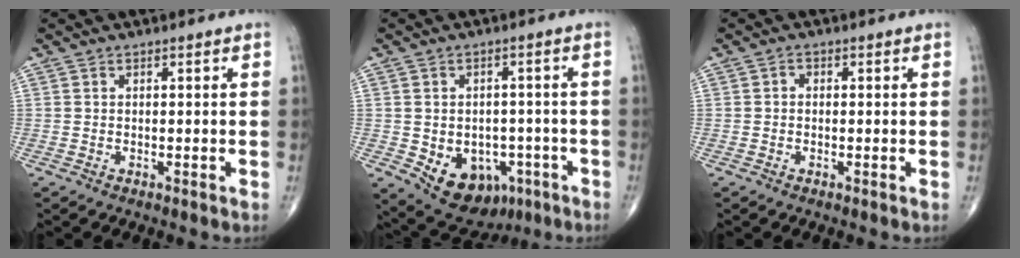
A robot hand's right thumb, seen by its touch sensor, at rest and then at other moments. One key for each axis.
{"total": 11.8, "fx": -4.4, "fy": 8.6, "fz": 6.8, "tx": -0.072, "ty": 0.021, "tz": -0.047}
{"total": 1.0, "fx": -0.1, "fy": 0.8, "fz": 0.6, "tx": -0.001, "ty": 0.004, "tz": -0.006}